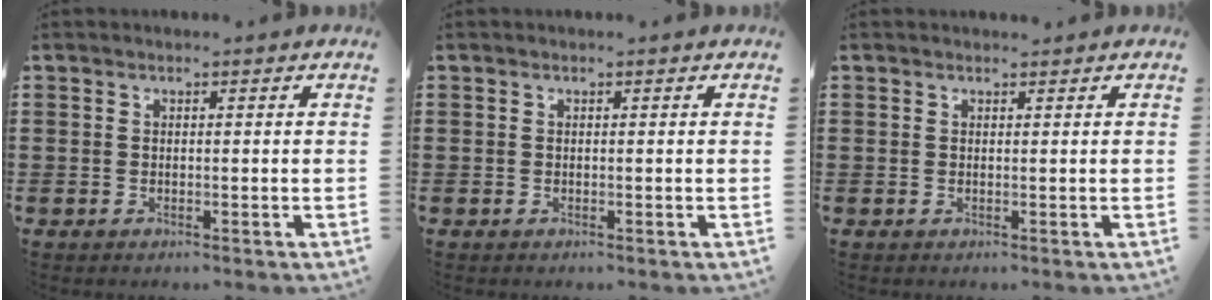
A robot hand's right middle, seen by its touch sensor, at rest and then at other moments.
{"total": 0.0}
{"total": 0.5, "force": [0.4, 0.3, 0.0], "torque": [0.008, -0.002, 0.006]}